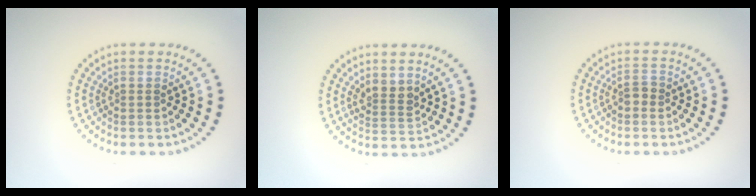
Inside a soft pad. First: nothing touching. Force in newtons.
{"total": 2.0, "press": 1.7, "slide": 1.2}
{"total": 1.0, "press": 1.0, "slide": 0.3}